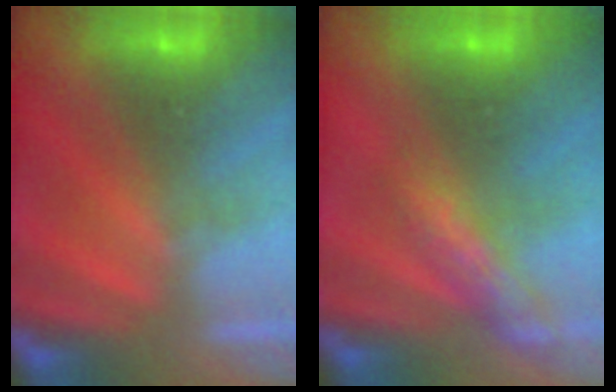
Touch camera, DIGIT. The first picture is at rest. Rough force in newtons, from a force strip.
{"total": 2.7}